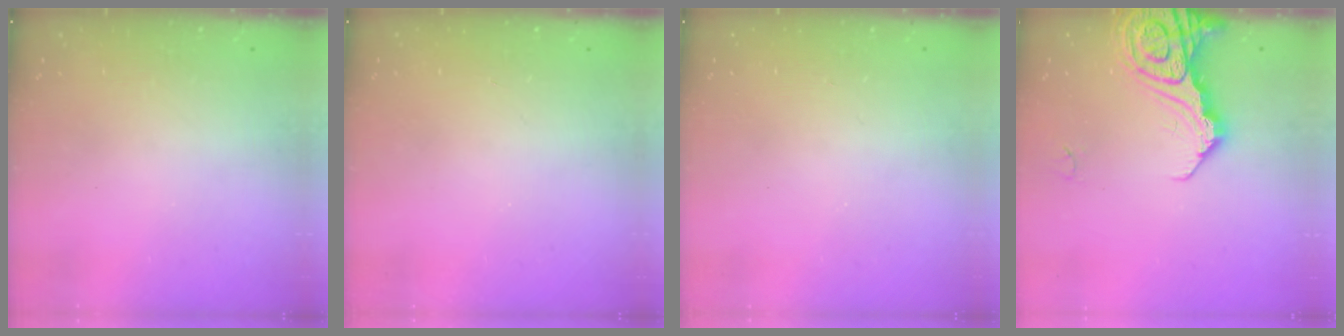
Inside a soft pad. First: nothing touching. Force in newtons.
{"total": 0.0}
{"total": 0.0}
{"total": 14.6, "press": 14.5, "slide": 1.9}